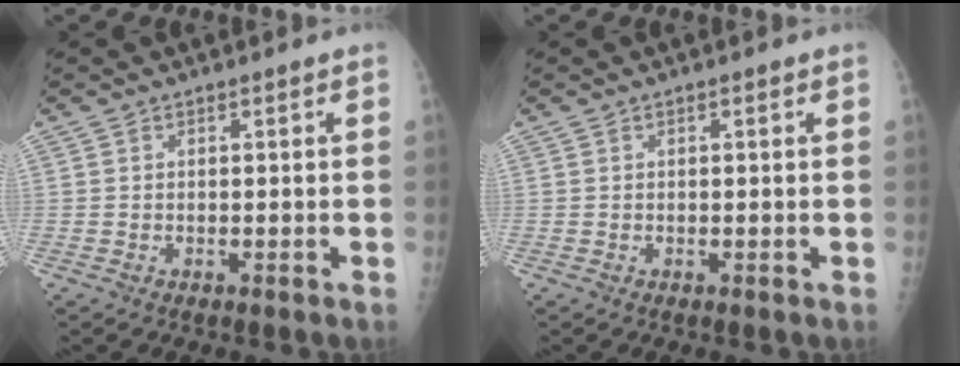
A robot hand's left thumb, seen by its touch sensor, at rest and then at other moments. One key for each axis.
{"total": 0.6, "fx": 0.3, "fy": 0.2, "fz": 0.5, "tx": -0.009, "ty": 0.000, "tz": 0.003}